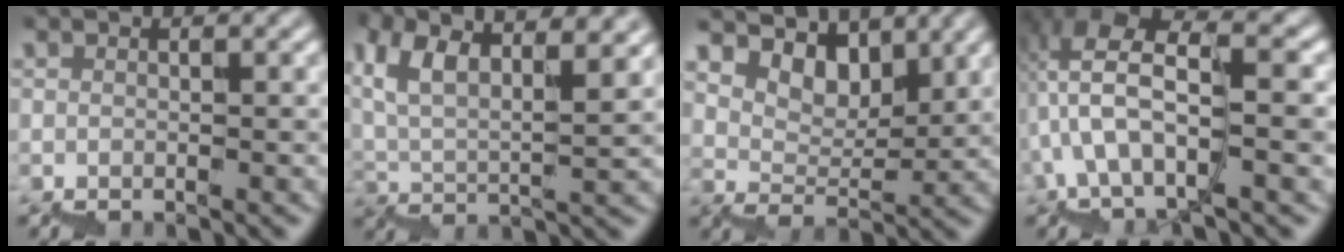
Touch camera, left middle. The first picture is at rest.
{"total": 7.6, "force": [4.9, 2.1, 5.4], "torque": [-0.093, 0.024, 0.091]}
{"total": 4.9, "force": [4.8, 1.1, 0.1], "torque": [-0.013, 0.008, 0.082]}
{"total": 8.8, "force": [1.1, 3.8, 7.9], "torque": [-0.153, 0.028, 0.018]}